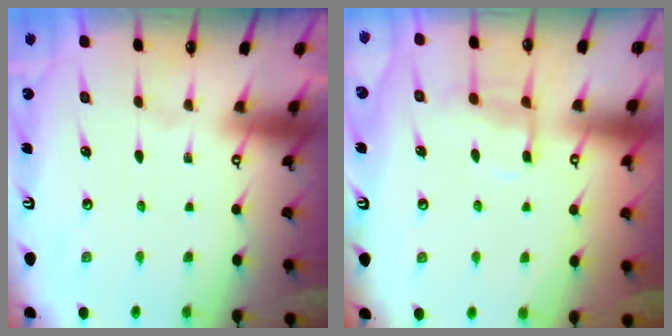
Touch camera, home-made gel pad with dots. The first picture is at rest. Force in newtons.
{"total": 10.1, "press": 10.1, "slide": 1.1}